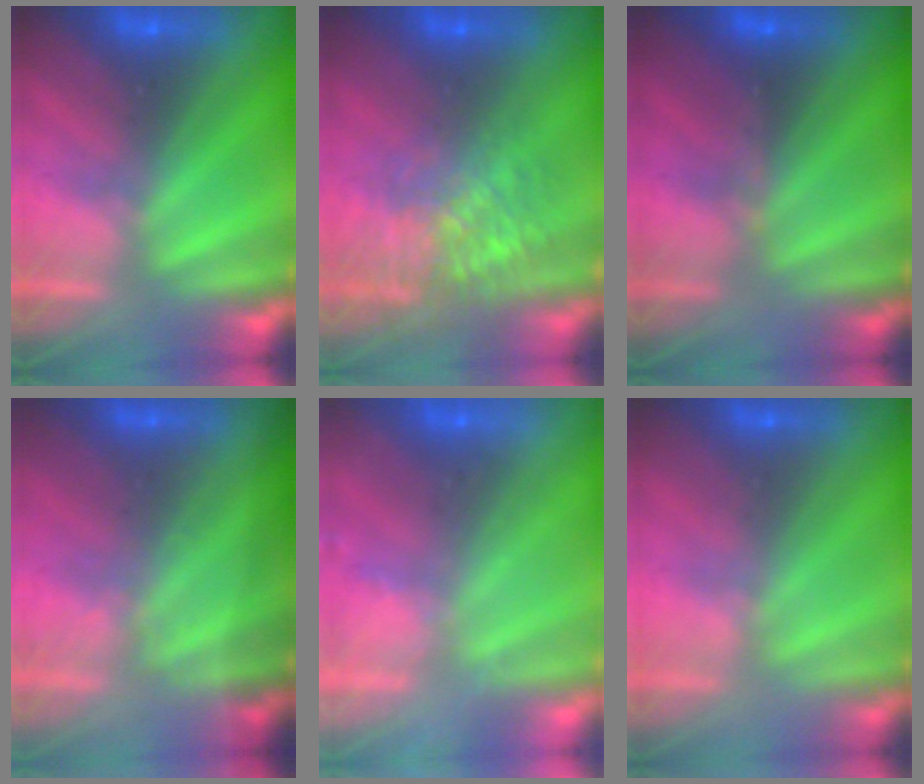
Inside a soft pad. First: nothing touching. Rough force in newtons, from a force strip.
{"total": 7.6}
{"total": 2.9}
{"total": 1.3}
{"total": 2.4}
{"total": 2.2}